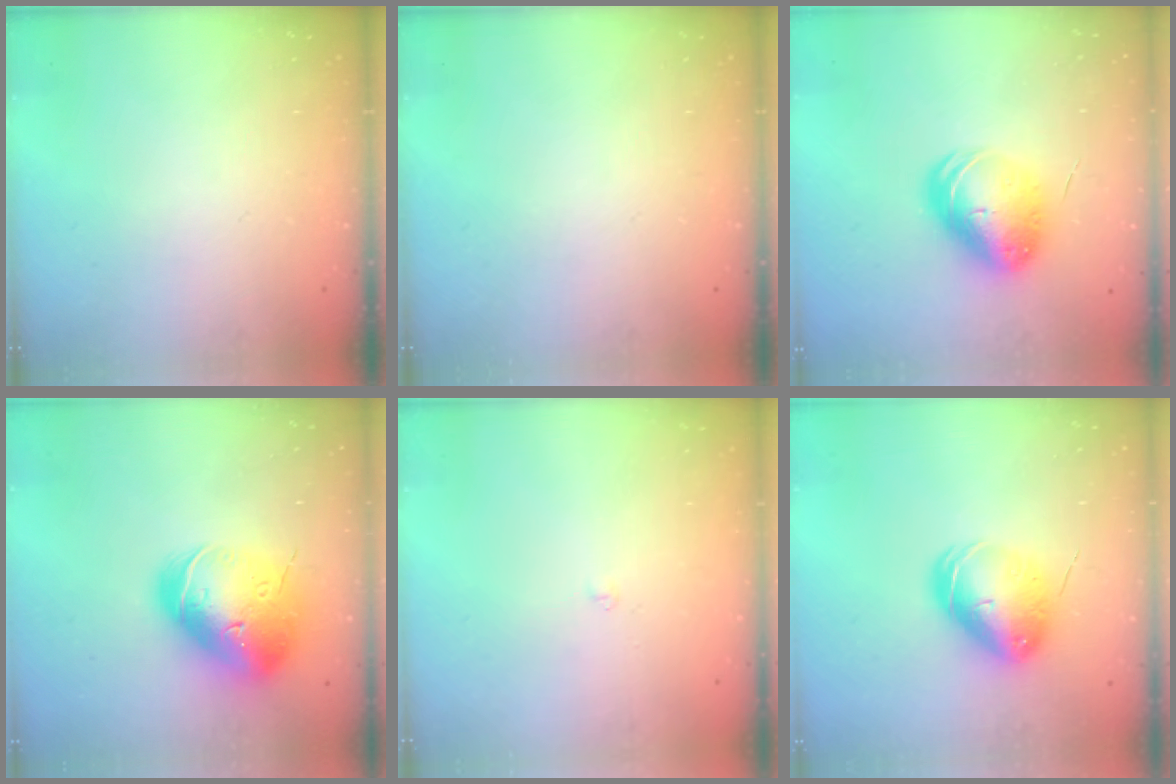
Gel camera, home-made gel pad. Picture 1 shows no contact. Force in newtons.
{"total": 0.0}
{"total": 11.4, "press": 11.2, "slide": 2.2}
{"total": 24.1, "press": 23.8, "slide": 3.6}
{"total": 1.7, "press": 1.7, "slide": 0.3}
{"total": 9.6, "press": 9.4, "slide": 2.0}